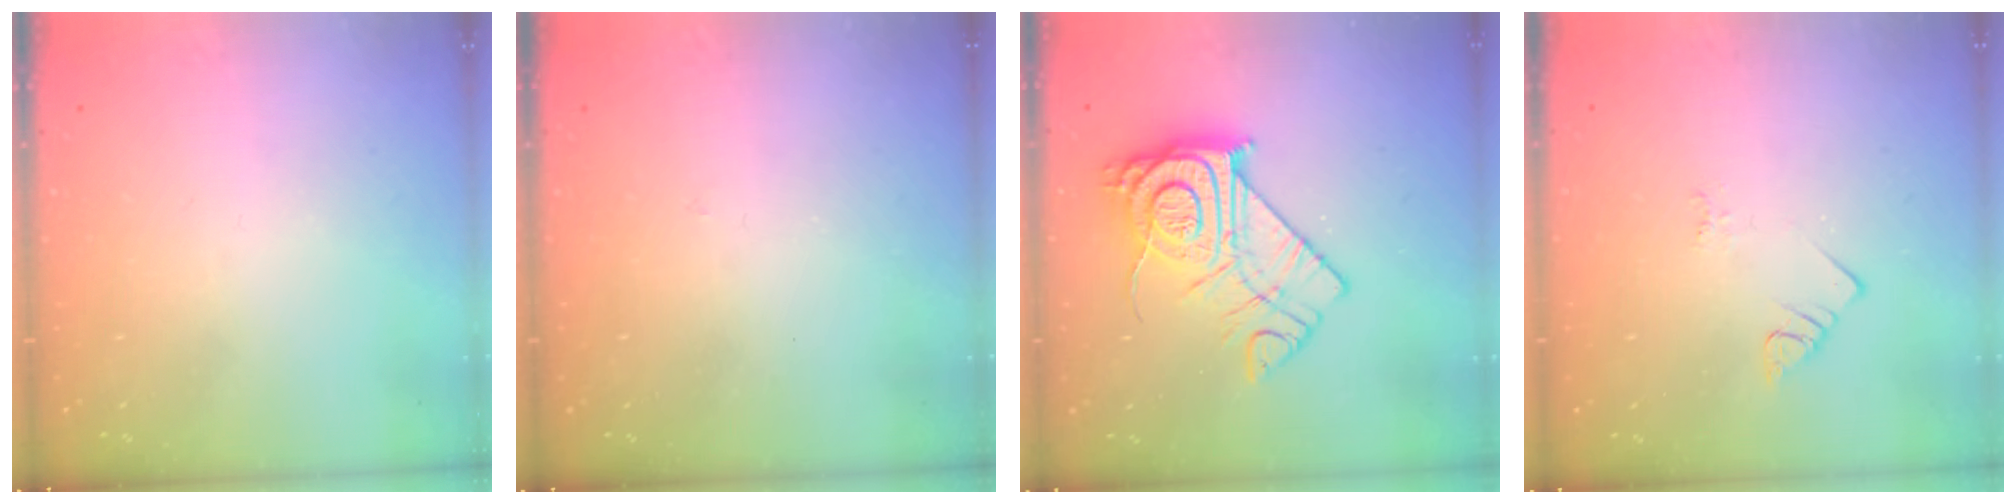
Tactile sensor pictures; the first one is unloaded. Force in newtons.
{"total": 2.8, "press": 2.8, "slide": 0.4}
{"total": 17.2, "press": 17.1, "slide": 1.3}
{"total": 2.3, "press": 2.3, "slide": 0.4}